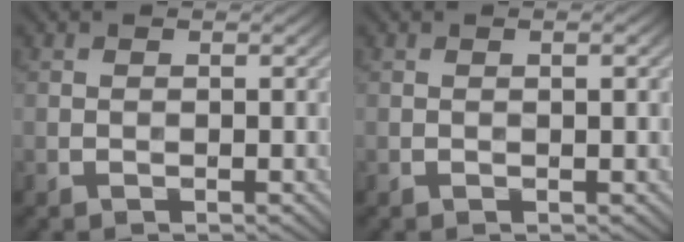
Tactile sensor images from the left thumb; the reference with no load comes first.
{"total": 1.0, "force": [0.2, 0.1, 0.9], "torque": [-0.016, 0.002, 0.003]}